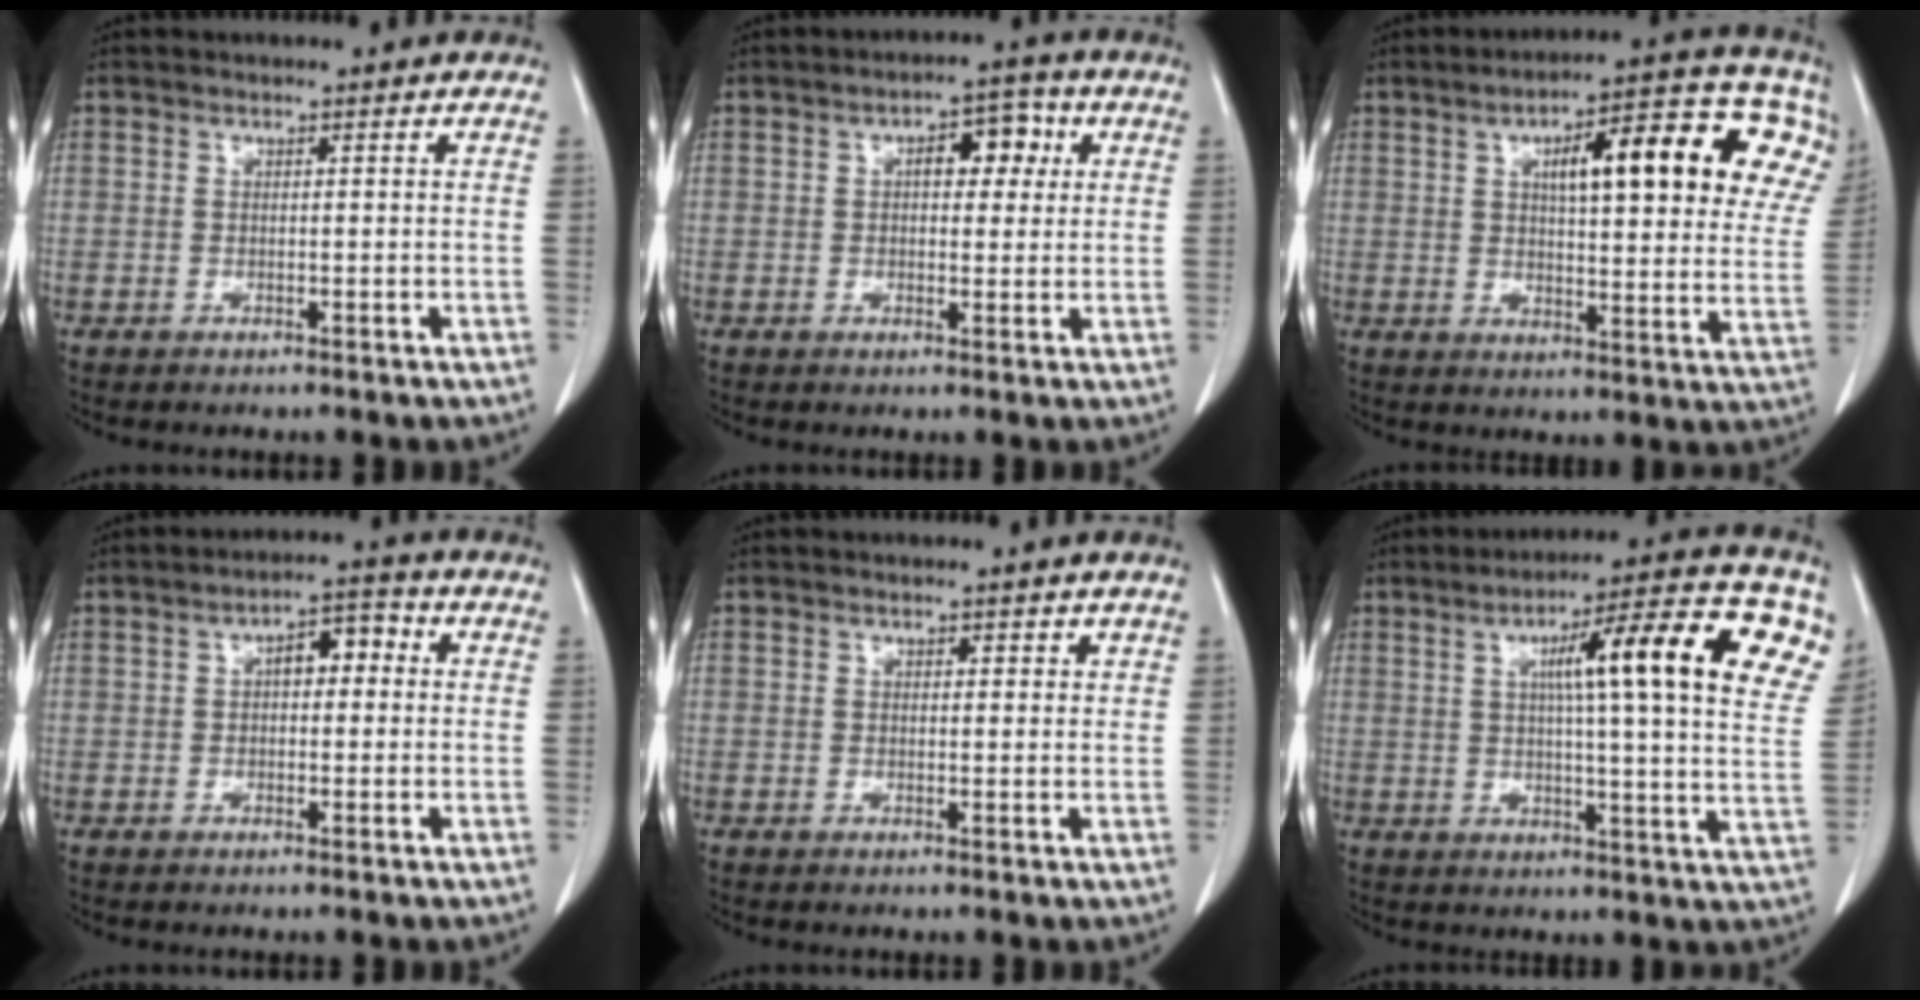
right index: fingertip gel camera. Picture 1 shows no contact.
{"total": 5.6, "force": [1.5, 2.9, 4.6], "torque": [-0.063, 0.021, 0.020]}
{"total": 19.5, "force": [7.3, 4.8, 17.4], "torque": [-0.234, 0.035, 0.095]}
{"total": 4.9, "force": [0.8, 2.4, 4.2], "torque": [-0.064, 0.027, 0.008]}
{"total": 1.5, "force": [1.0, 0.9, 0.6], "torque": [0.000, -0.002, 0.010]}
{"total": 18.9, "force": [6.8, 1.4, 17.6], "torque": [-0.235, 0.027, 0.082]}